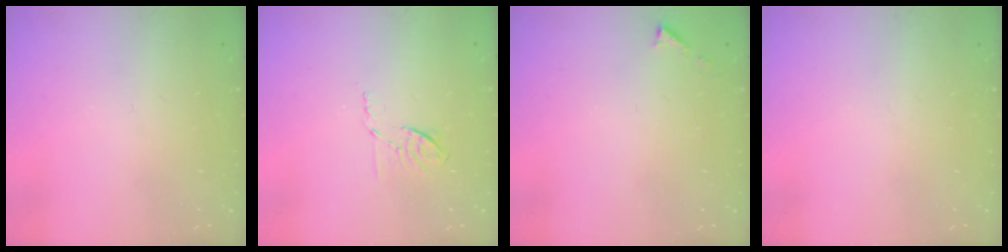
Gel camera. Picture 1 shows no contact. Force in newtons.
{"total": 5.7, "press": 5.6, "slide": 1.2}
{"total": 3.1, "press": 3.1, "slide": 0.4}
{"total": 0.0}